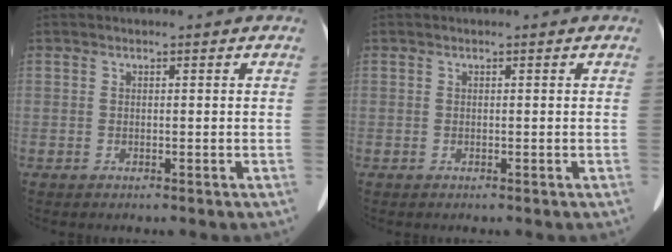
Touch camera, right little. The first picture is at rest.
{"total": 0.0}